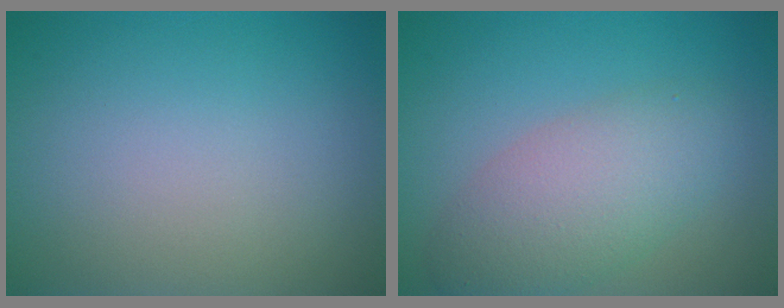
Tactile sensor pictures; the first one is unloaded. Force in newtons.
{"total": 5.4, "press": 5.4, "slide": 0.1}